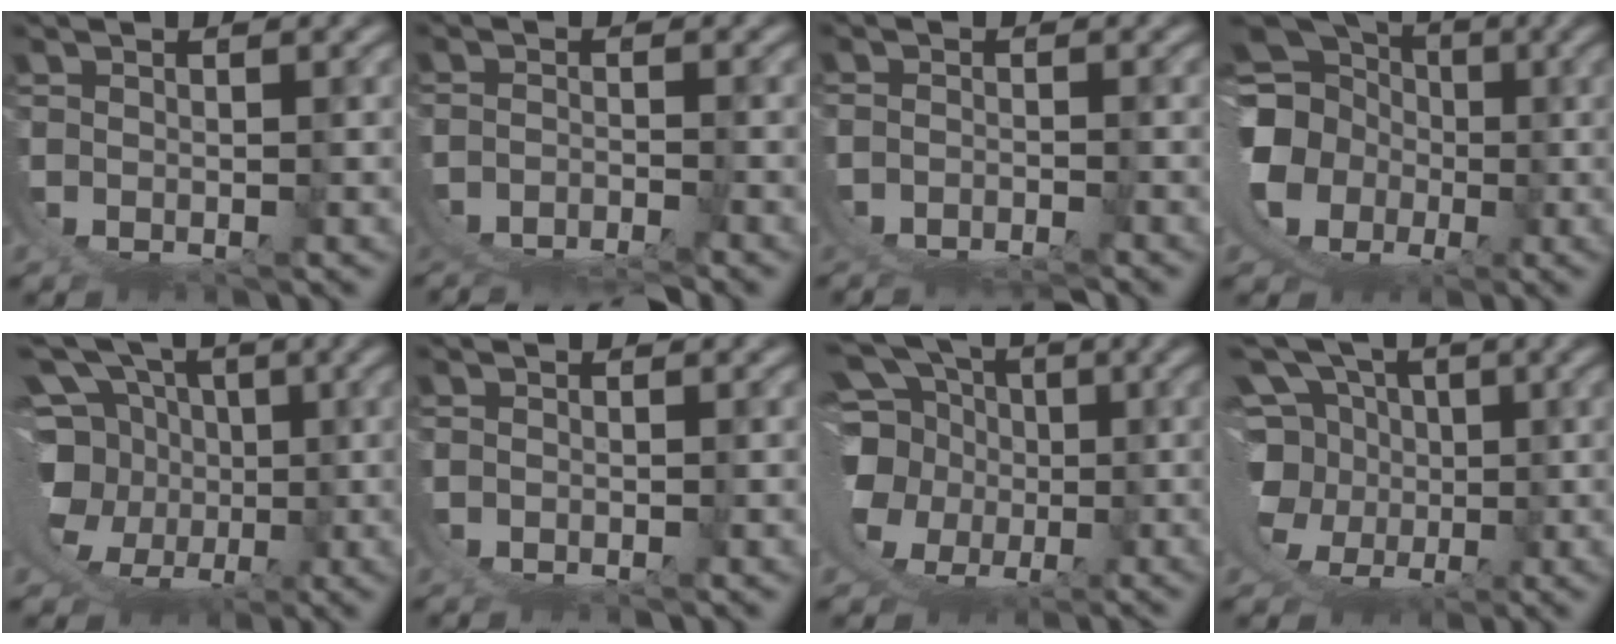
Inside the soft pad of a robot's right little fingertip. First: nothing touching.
{"total": 7.3, "force": [-5.5, 3.7, 3.2], "torque": [-0.061, -0.031, -0.079]}
{"total": 6.1, "force": [-4.8, 3.2, 2.1], "torque": [-0.048, -0.025, -0.071]}
{"total": 15.2, "force": [0.3, 13.2, 7.5], "torque": [-0.173, -0.036, -0.002]}
{"total": 12.4, "force": [1.1, 9.2, 8.2], "torque": [-0.142, -0.035, 0.021]}
{"total": 1.6, "force": [-1.6, -0.1, 0.3], "torque": [-0.002, -0.004, -0.022]}
{"total": 13.9, "force": [1.0, 12.0, 7.0], "torque": [-0.145, -0.037, 0.006]}
{"total": 11.1, "force": [1.2, 8.6, 6.9], "torque": [-0.121, -0.034, 0.022]}